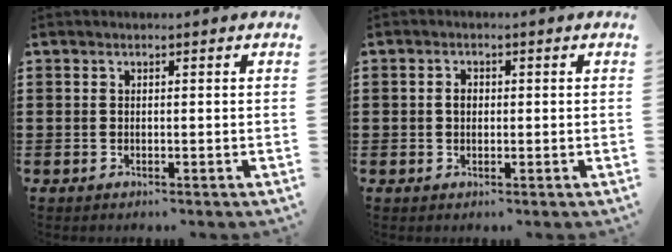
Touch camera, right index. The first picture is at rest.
{"total": 1.6, "force": [0.1, 1.2, 1.2], "torque": [-0.025, 0.006, 0.001]}